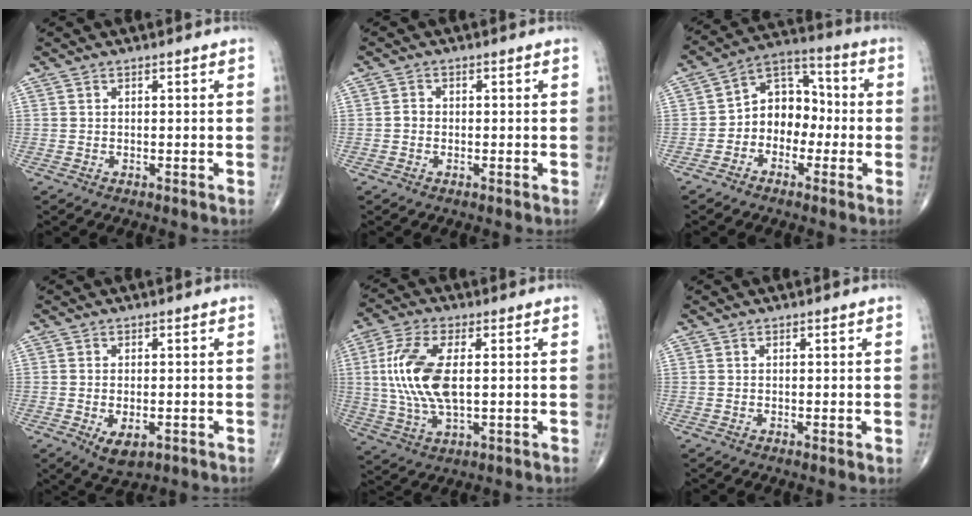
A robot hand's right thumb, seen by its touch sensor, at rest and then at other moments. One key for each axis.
{"total": 1.3, "fx": -0.3, "fy": 1.1, "fz": 0.6, "tx": -0.004, "ty": 0.004, "tz": -0.009}
{"total": 10.0, "fx": -2.0, "fy": 7.8, "fz": 5.9, "tx": -0.054, "ty": 0.046, "tz": -0.051}
{"total": 5.0, "fx": -1.5, "fy": 2.6, "fz": 4.0, "tx": -0.066, "ty": -0.008, "tz": -0.016}
{"total": 12.5, "fx": 1.3, "fy": 5.8, "fz": 11.1, "tx": -0.242, "ty": 0.000, "tz": 0.028}
{"total": 0.8, "fx": 0.0, "fy": 0.3, "fz": 0.8, "tx": -0.017, "ty": -0.005, "tz": 0.000}